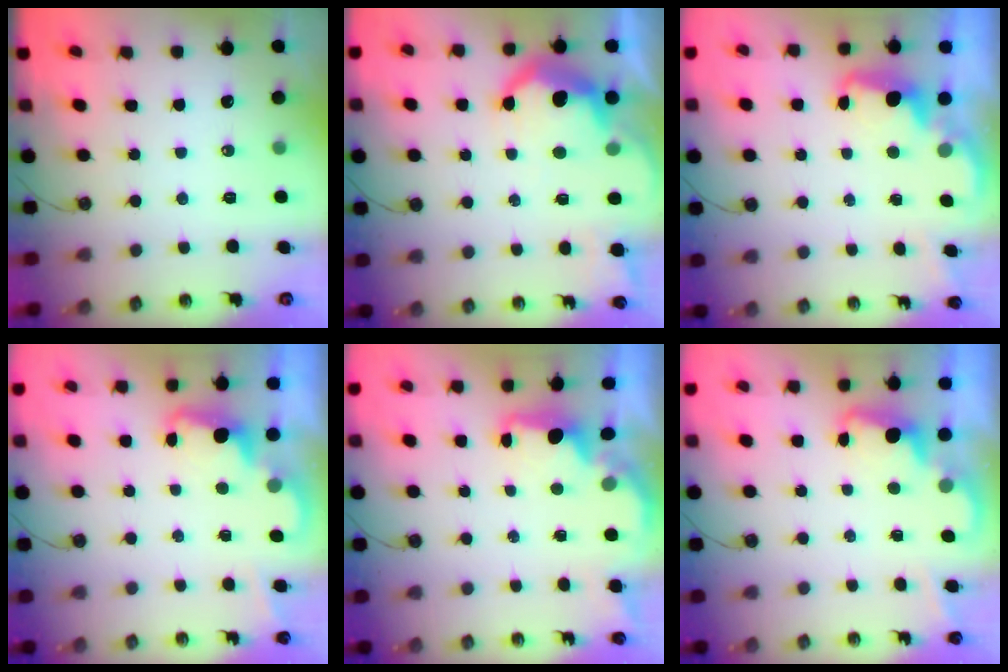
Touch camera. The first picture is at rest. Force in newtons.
{"total": 13.9, "press": 13.9, "slide": 1.0}
{"total": 2.5, "press": 2.5, "slide": 0.5}
{"total": 2.3, "press": 2.3, "slide": 0.5}
{"total": 1.9, "press": 1.8, "slide": 0.7}
{"total": 2.3, "press": 2.2, "slide": 0.5}